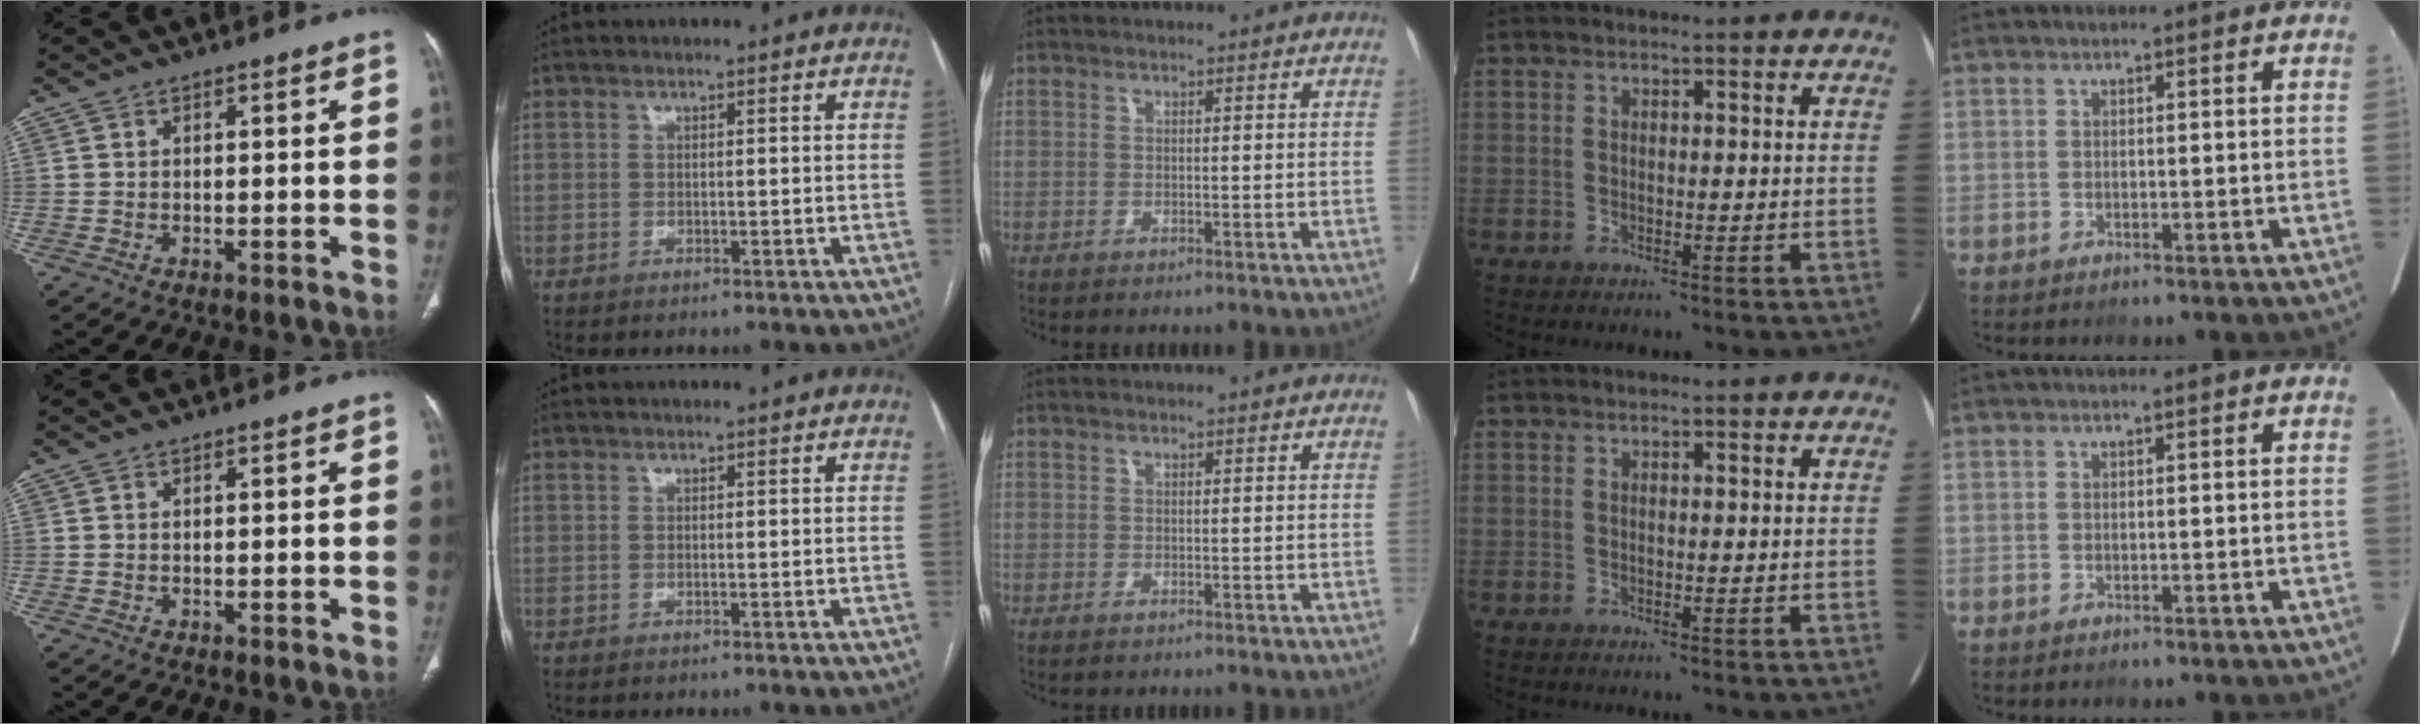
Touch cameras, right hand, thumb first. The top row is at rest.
{}